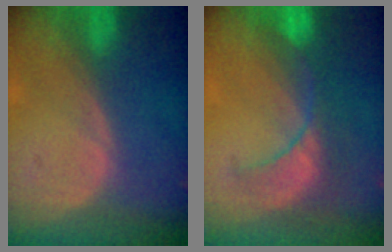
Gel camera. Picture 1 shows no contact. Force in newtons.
{"total": 7.9, "press": 7.8, "slide": 1.3}